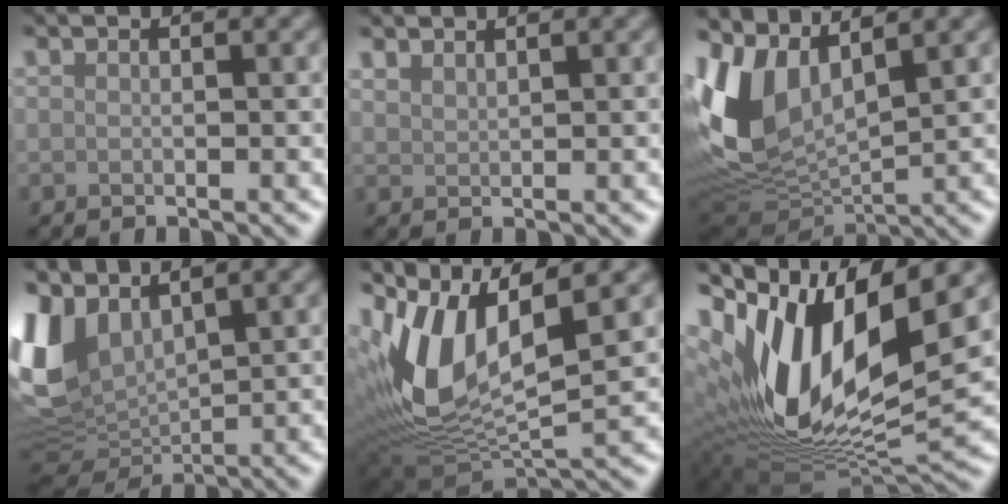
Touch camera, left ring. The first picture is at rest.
{"total": 1.3, "force": [1.3, 0.1, 0.2], "torque": [-0.006, 0.001, 0.026]}
{"total": 8.8, "force": [3.1, 4.7, 6.8], "torque": [-0.167, -0.002, 0.064]}
{"total": 8.0, "force": [3.5, 4.4, 5.7], "torque": [-0.147, -0.005, 0.069]}
{"total": 11.2, "force": [3.6, 5.2, 9.3], "torque": [-0.207, -0.008, 0.072]}
{"total": 15.9, "force": [3.8, 7.5, 13.5], "torque": [-0.275, 0.000, 0.069]}